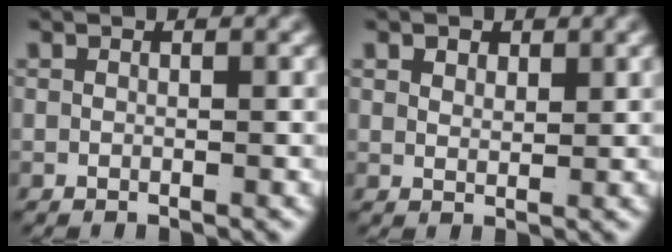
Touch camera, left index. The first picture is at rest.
{"total": 1.3, "force": [1.1, 0.3, 0.7], "torque": [-0.011, -0.013, 0.031]}